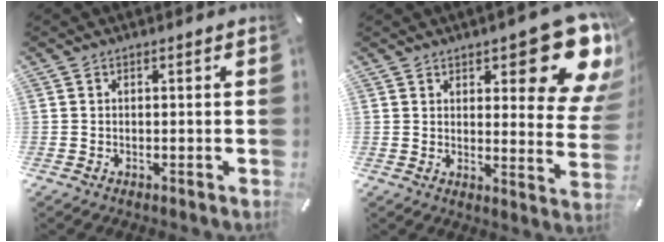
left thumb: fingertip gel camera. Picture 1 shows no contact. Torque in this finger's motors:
{"motor_torque": [2.51, 2.50, 1.31, -1.47, 0.31]}